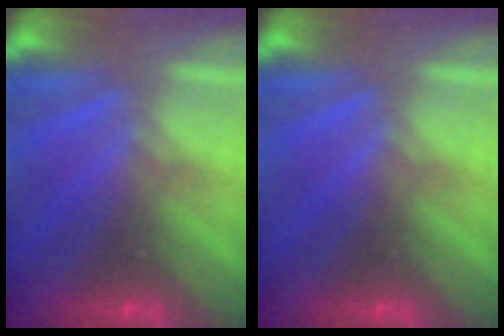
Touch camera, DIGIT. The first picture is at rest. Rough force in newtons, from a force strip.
{"total": 0.0}